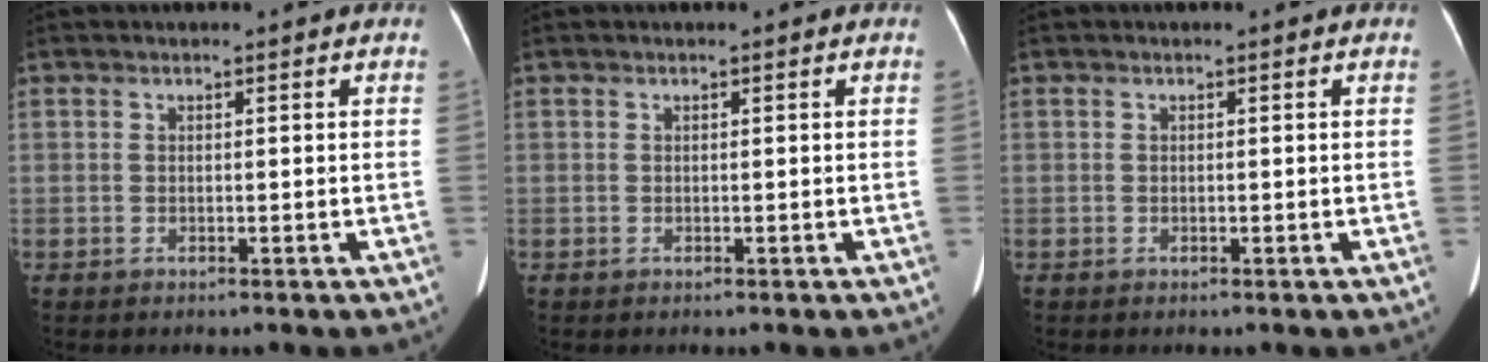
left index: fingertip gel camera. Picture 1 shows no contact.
{"total": 0.0}
{"total": 0.0}